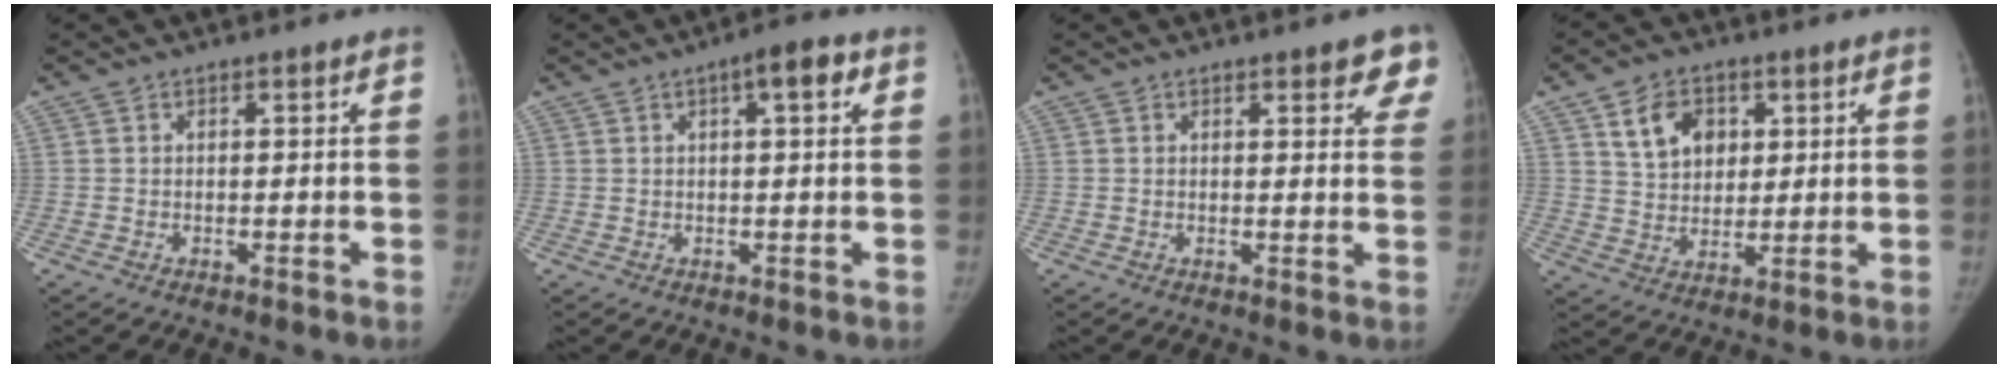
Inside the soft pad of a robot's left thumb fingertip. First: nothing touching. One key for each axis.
{"total": 4.7, "fx": 1.8, "fy": 1.4, "fz": 4.1, "tx": -0.050, "ty": 0.008, "tz": 0.021}
{"total": 5.4, "fx": 3.4, "fy": 2.1, "fz": 3.7, "tx": -0.009, "ty": -0.011, "tz": 0.034}
{"total": 9.1, "fx": 3.8, "fy": 6.8, "fz": 4.8, "tx": -0.049, "ty": -0.017, "tz": 0.072}